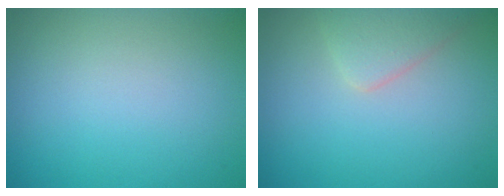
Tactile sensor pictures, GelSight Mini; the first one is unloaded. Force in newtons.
{"total": 2.4, "press": 2.3, "slide": 0.2}